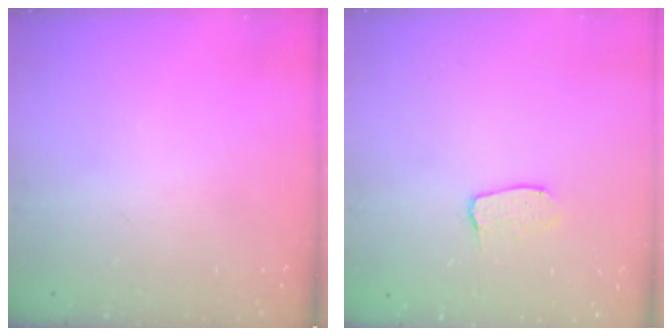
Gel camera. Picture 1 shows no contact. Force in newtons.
{"total": 4.5, "press": 4.4, "slide": 0.3}